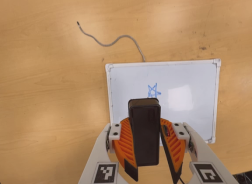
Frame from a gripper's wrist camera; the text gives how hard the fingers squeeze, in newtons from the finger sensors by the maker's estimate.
{"total": 9.2, "left": 9.2, "right": 9.1}